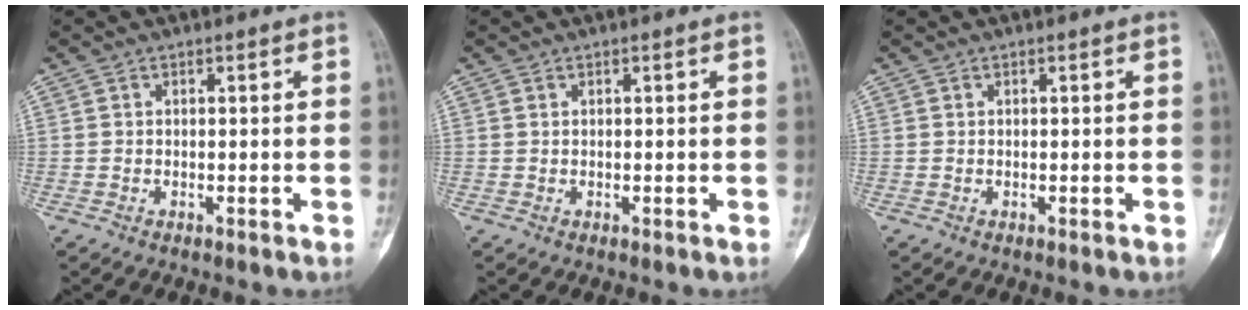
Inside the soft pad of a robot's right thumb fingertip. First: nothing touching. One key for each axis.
{"total": 0.0}
{"total": 0.0}